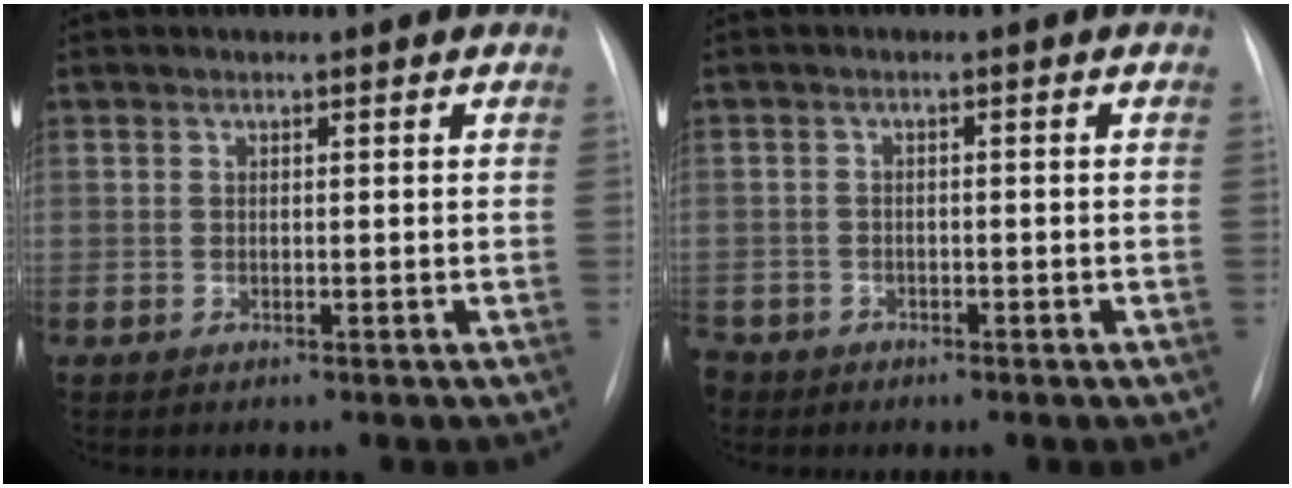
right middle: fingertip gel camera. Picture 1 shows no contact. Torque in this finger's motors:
{"motor_torque": [1.16, -0.98, 1.05, 0.21]}